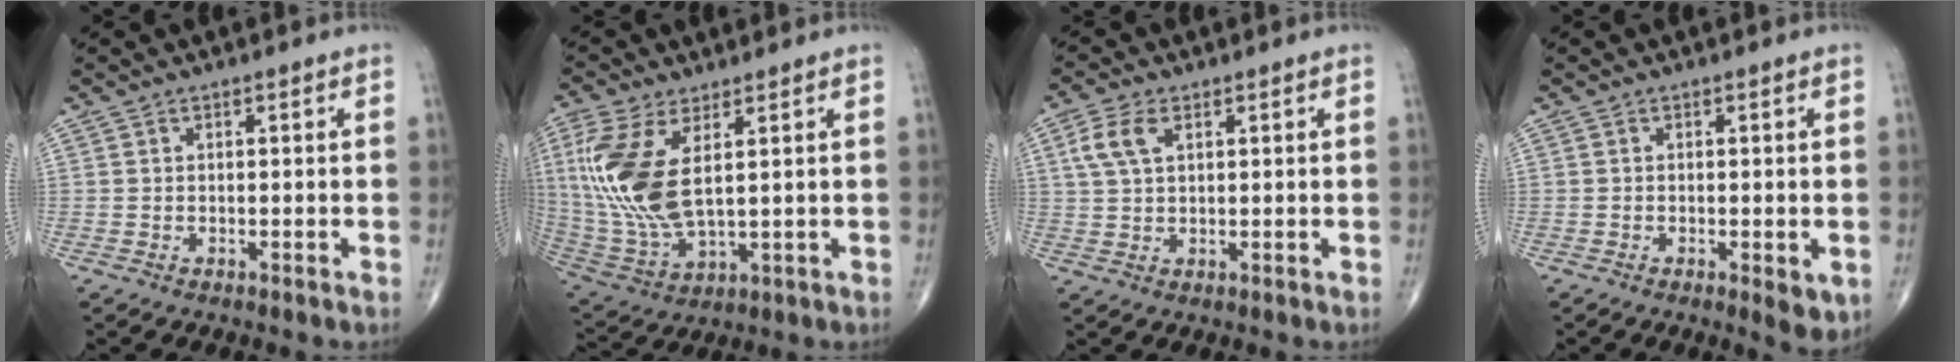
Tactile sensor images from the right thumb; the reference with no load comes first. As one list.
[{"total": 16.0, "force": [3.7, 7.3, 13.7], "torque": [-0.317, -0.016, 0.085]}, {"total": 5.6, "force": [2.0, 3.1, 4.1], "torque": [-0.094, 0.007, 0.043]}, {"total": 3.5, "force": [-1.0, 1.3, 3.2], "torque": [-0.040, -0.009, -0.015]}]